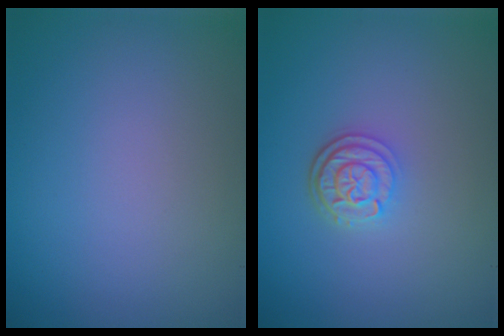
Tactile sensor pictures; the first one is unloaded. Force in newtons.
{"total": 2.9, "press": 2.4, "slide": 1.7}